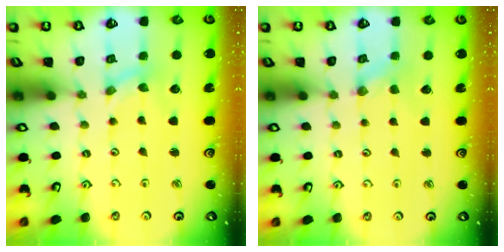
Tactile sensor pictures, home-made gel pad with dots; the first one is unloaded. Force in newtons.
{"total": 0.0}